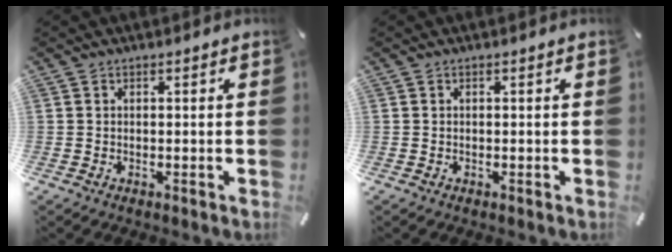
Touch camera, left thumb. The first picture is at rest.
{"total": 0.0}